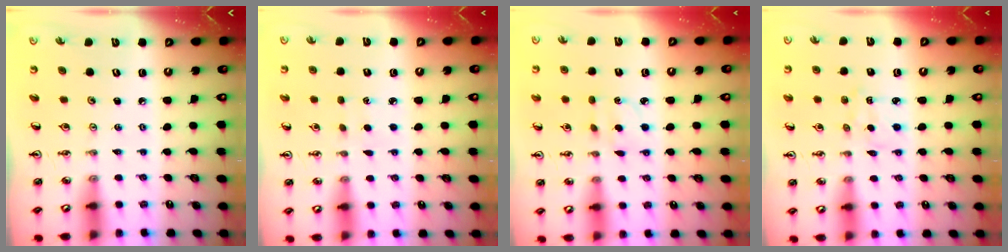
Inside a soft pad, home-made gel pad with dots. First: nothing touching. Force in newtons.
{"total": 1.4, "press": 1.4, "slide": 0.2}
{"total": 2.3, "press": 2.1, "slide": 0.8}
{"total": 2.9, "press": 2.9, "slide": 0.4}